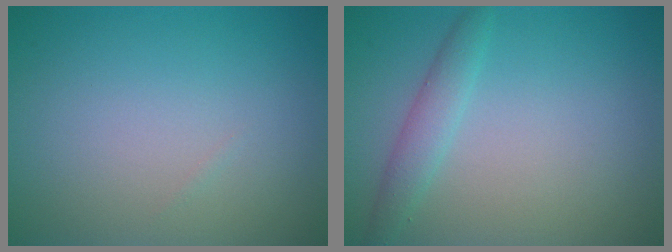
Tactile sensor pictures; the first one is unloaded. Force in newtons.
{"total": 2.0, "press": 2.0, "slide": 0.3}